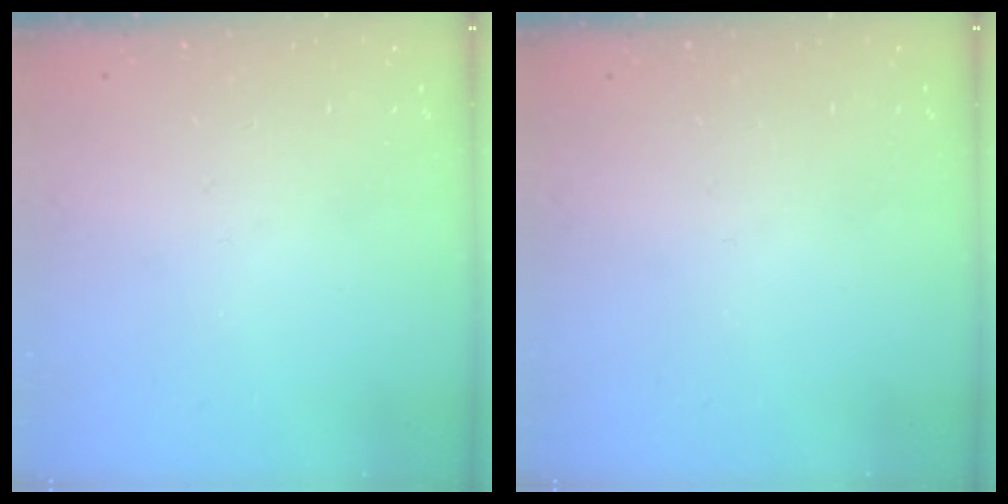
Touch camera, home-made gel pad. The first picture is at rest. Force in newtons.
{"total": 0.0}